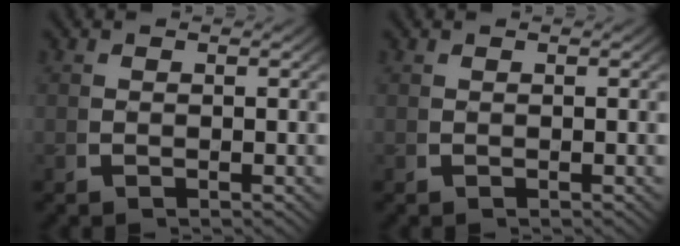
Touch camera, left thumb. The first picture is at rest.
{"total": 0.0}